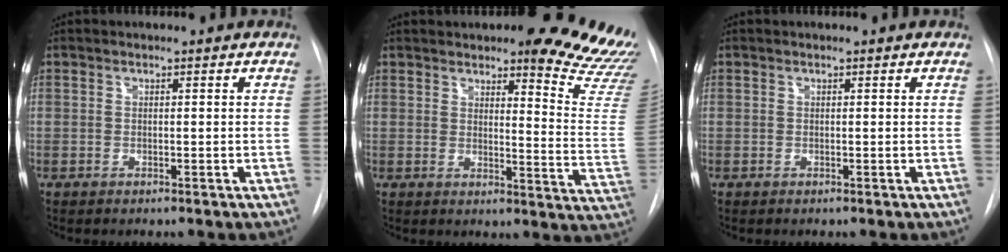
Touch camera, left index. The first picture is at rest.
{"total": 17.4, "force": [15.5, 2.0, 7.5], "torque": [-0.072, -0.099, 0.159]}
{"total": 0.7, "force": [0.7, 0.0, 0.2], "torque": [-0.006, 0.006, 0.007]}